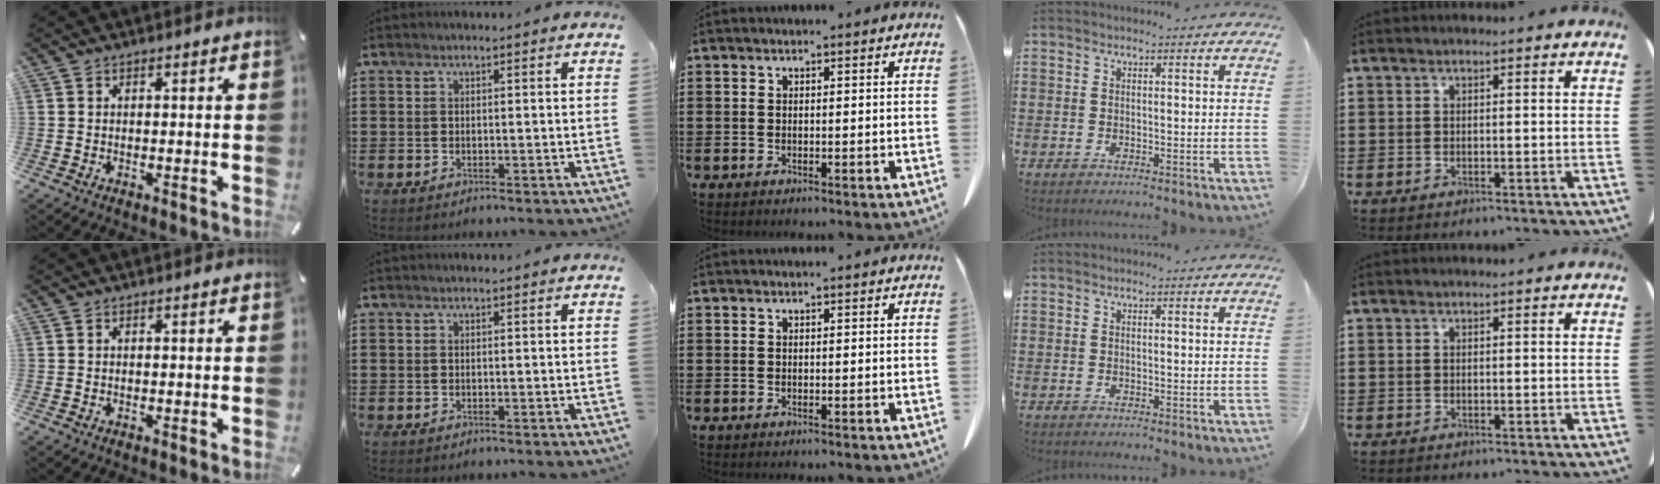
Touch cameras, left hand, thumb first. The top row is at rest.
{}